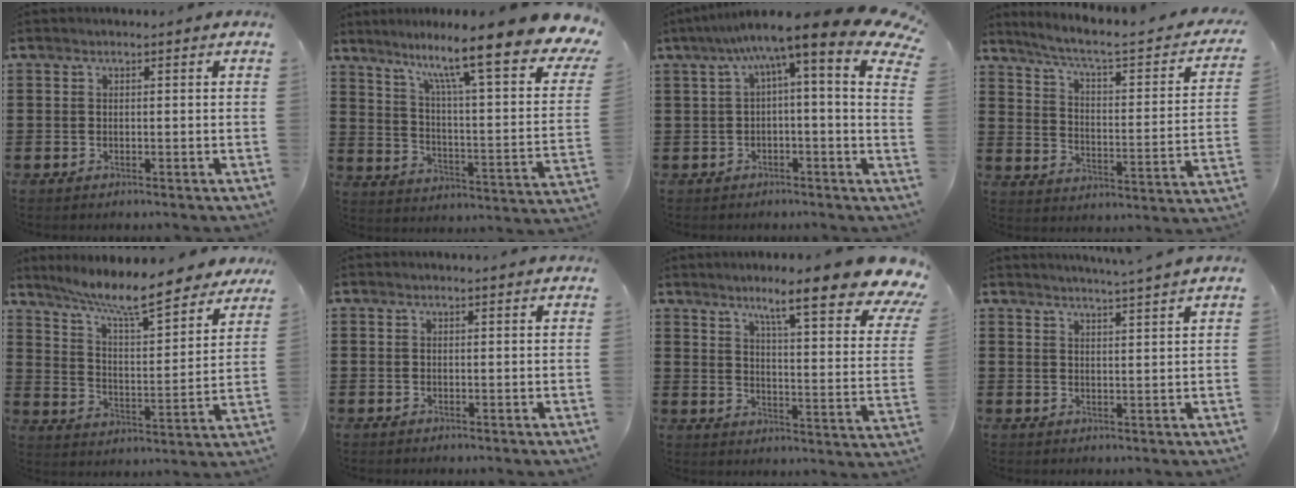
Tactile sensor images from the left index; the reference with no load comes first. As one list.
[{"total": 13.5, "force": [10.2, 0.8, 8.9], "torque": [-0.173, -0.078, 0.160]}, {"total": 7.9, "force": [3.9, 0.4, 6.9], "torque": [-0.138, -0.034, 0.059]}, {"total": 4.5, "force": [3.4, 0.2, 3.0], "torque": [-0.077, -0.032, 0.045]}, {"total": 9.8, "force": [8.4, 0.1, 5.0], "torque": [-0.116, -0.049, 0.140]}, {"total": 0.7, "force": [0.7, -0.1, 0.1], "torque": [-0.004, -0.002, 0.014]}, {"total": 12.0, "force": [8.5, 0.6, 8.4], "torque": [-0.146, -0.058, 0.128]}, {"total": 3.1, "force": [3.0, -0.9, 0.4], "torque": [-0.016, -0.014, 0.054]}]